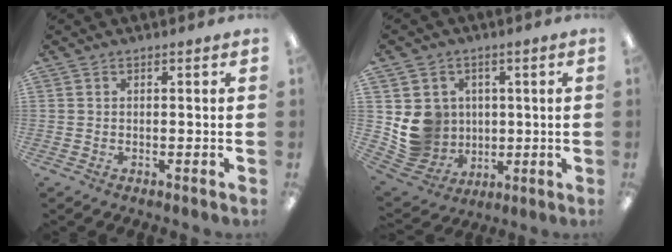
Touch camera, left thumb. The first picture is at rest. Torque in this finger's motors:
{"motor_torque": [0.02, 0.18, 0.06, -0.05, 0.06]}